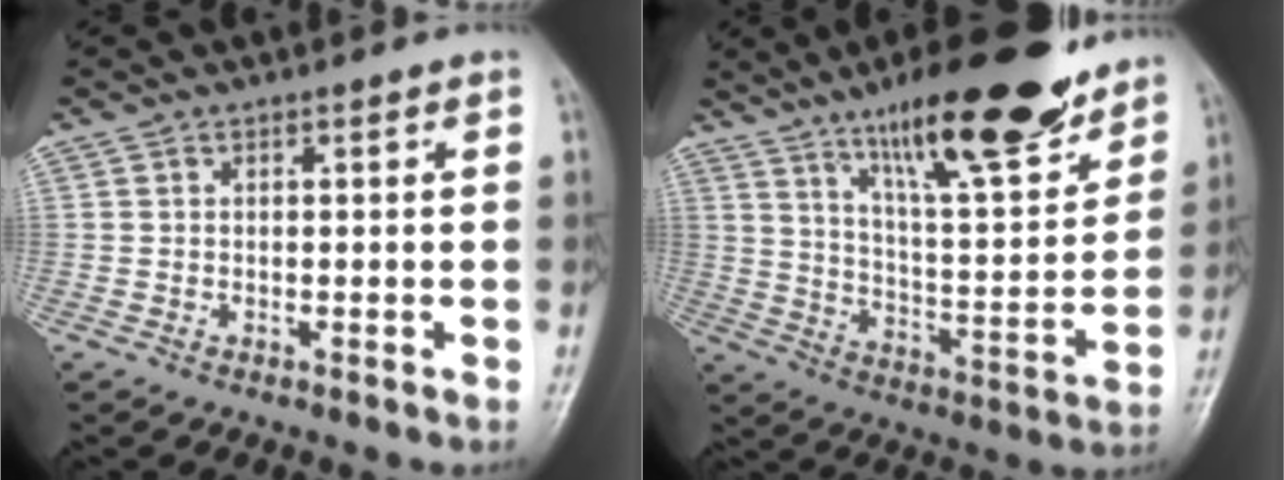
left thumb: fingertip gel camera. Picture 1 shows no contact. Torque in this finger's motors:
{"motor_torque": [1.38, -0.66, 1.51, -1.26, 0.38]}